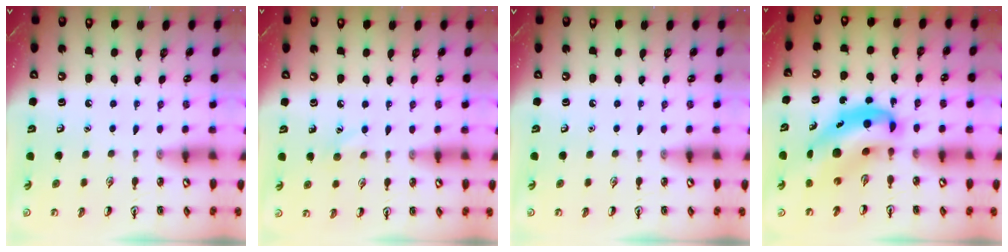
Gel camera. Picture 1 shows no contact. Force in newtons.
{"total": 6.5, "press": 6.2, "slide": 2.0}
{"total": 0.0}
{"total": 10.1, "press": 9.7, "slide": 3.0}